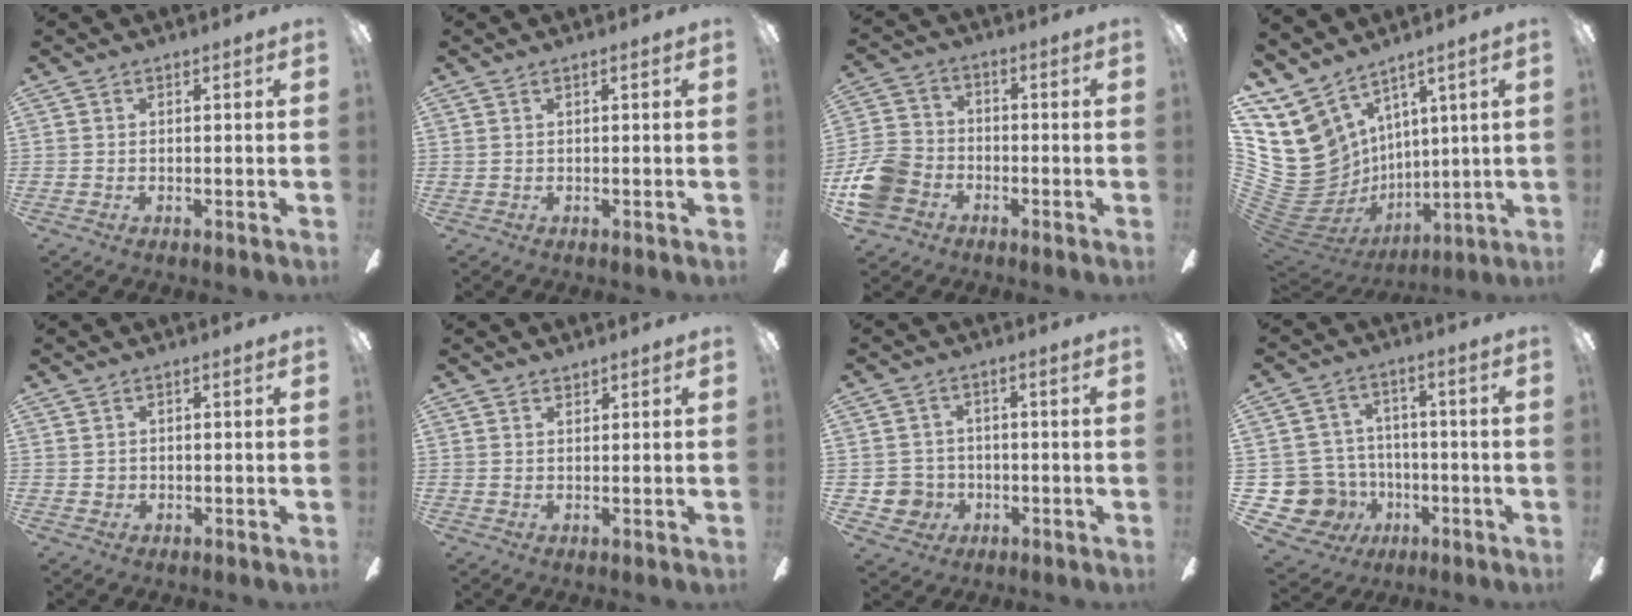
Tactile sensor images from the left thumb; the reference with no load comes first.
{"total": 0.8, "force": [0.0, 0.2, 0.8], "torque": [-0.014, 0.001, 0.000]}
{"total": 10.9, "force": [-4.9, 8.4, 4.7], "torque": [-0.117, 0.045, -0.092]}
{"total": 14.6, "force": [4.0, 12.2, 6.8], "torque": [-0.192, -0.069, 0.097]}
{"total": 0.8, "force": [-0.1, 0.8, 0.0], "torque": [-0.002, 0.003, -0.002]}
{"total": 1.1, "force": [1.0, 0.3, 0.1], "torque": [-0.003, -0.001, 0.020]}
{"total": 4.9, "force": [-0.8, 4.8, 0.4], "torque": [-0.031, 0.007, -0.011]}
{"total": 12.5, "force": [-4.2, 11.2, 3.8], "torque": [-0.122, 0.032, -0.064]}